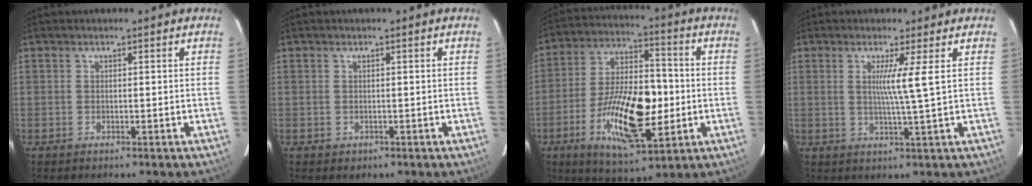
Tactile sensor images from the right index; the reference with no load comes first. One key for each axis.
{"total": 0.7, "fx": -0.2, "fy": 0.7, "fz": 0.1, "tx": -0.004, "ty": 0.003, "tz": 0.002}
{"total": 16.7, "fx": -3.8, "fy": 5.8, "fz": 15.2, "tx": -0.279, "ty": 0.003, "tz": -0.063}
{"total": 4.5, "fx": 1.0, "fy": -1.6, "fz": 4.1, "tx": -0.076, "ty": -0.011, "tz": 0.019}